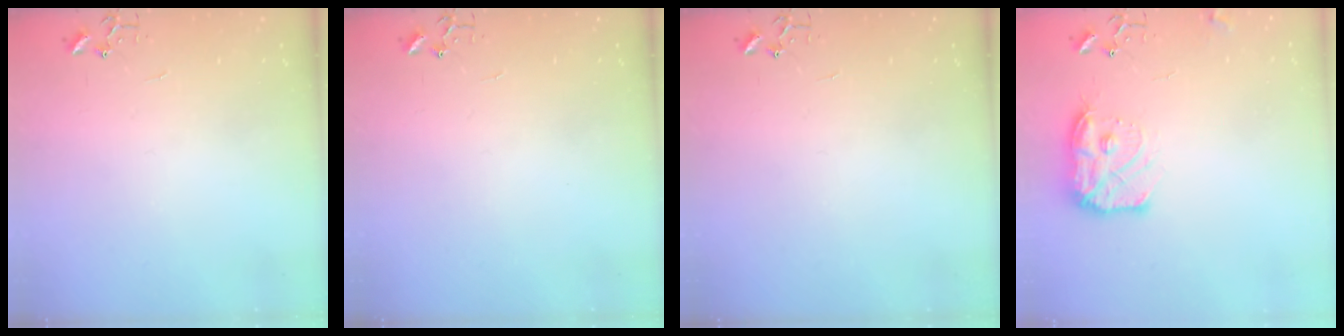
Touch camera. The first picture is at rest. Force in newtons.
{"total": 0.0}
{"total": 0.0}
{"total": 12.6, "press": 12.6, "slide": 0.6}